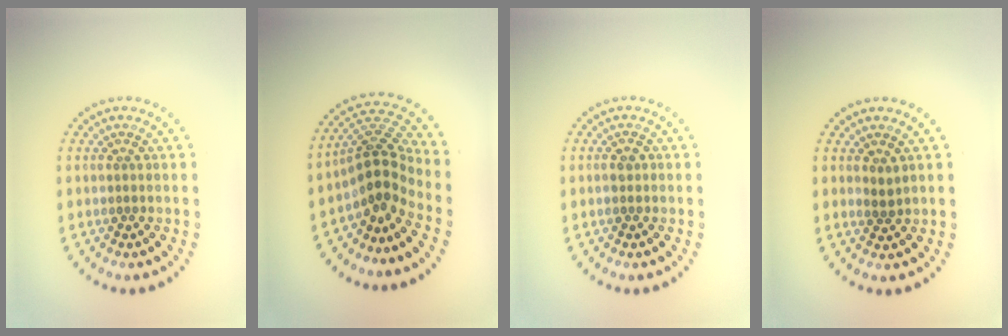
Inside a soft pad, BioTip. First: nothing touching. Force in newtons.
{"total": 4.0, "press": 3.0, "slide": 2.7}
{"total": 0.9, "press": 0.9, "slide": 0.3}
{"total": 0.8, "press": 0.7, "slide": 0.4}